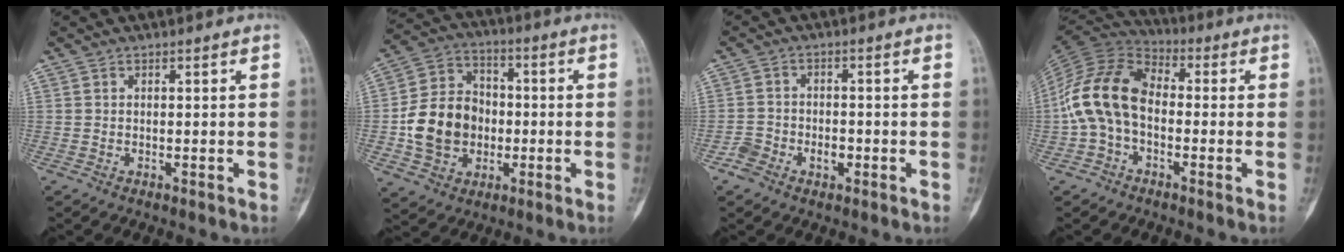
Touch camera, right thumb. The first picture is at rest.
{"total": 14.6, "force": [-1.9, 12.0, 8.2], "torque": [-0.122, 0.027, -0.034]}
{"total": 4.9, "force": [-2.2, 3.4, 2.6], "torque": [-0.039, 0.023, -0.036]}
{"total": 13.8, "force": [-1.6, 9.3, 10.1], "torque": [-0.194, 0.037, -0.042]}